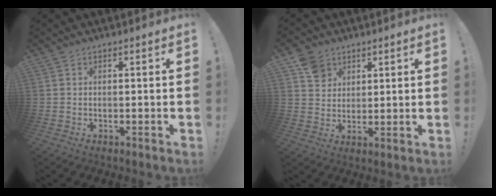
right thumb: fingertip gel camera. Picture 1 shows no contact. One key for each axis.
{"total": 7.2, "fx": 4.0, "fy": 5.8, "fz": 1.8, "tx": -0.022, "ty": -0.020, "tz": 0.079}